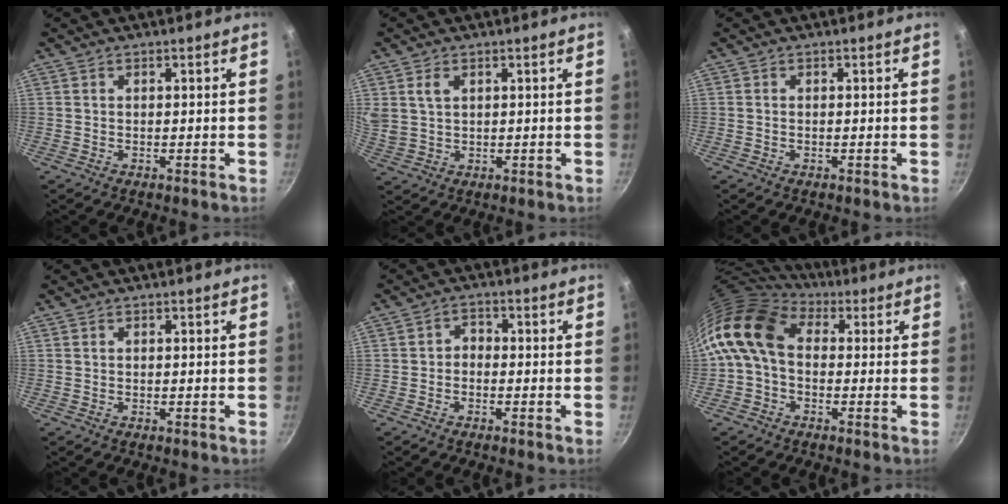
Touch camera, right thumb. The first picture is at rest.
{"total": 5.0, "force": [2.0, 3.3, 3.1], "torque": [-0.054, -0.005, 0.046]}
{"total": 0.0}
{"total": 0.0}
{"total": 2.2, "force": [-0.8, 1.7, 1.2], "torque": [-0.014, 0.015, -0.021]}
{"total": 11.4, "force": [0.9, 8.2, 7.9], "torque": [-0.138, 0.020, -0.006]}